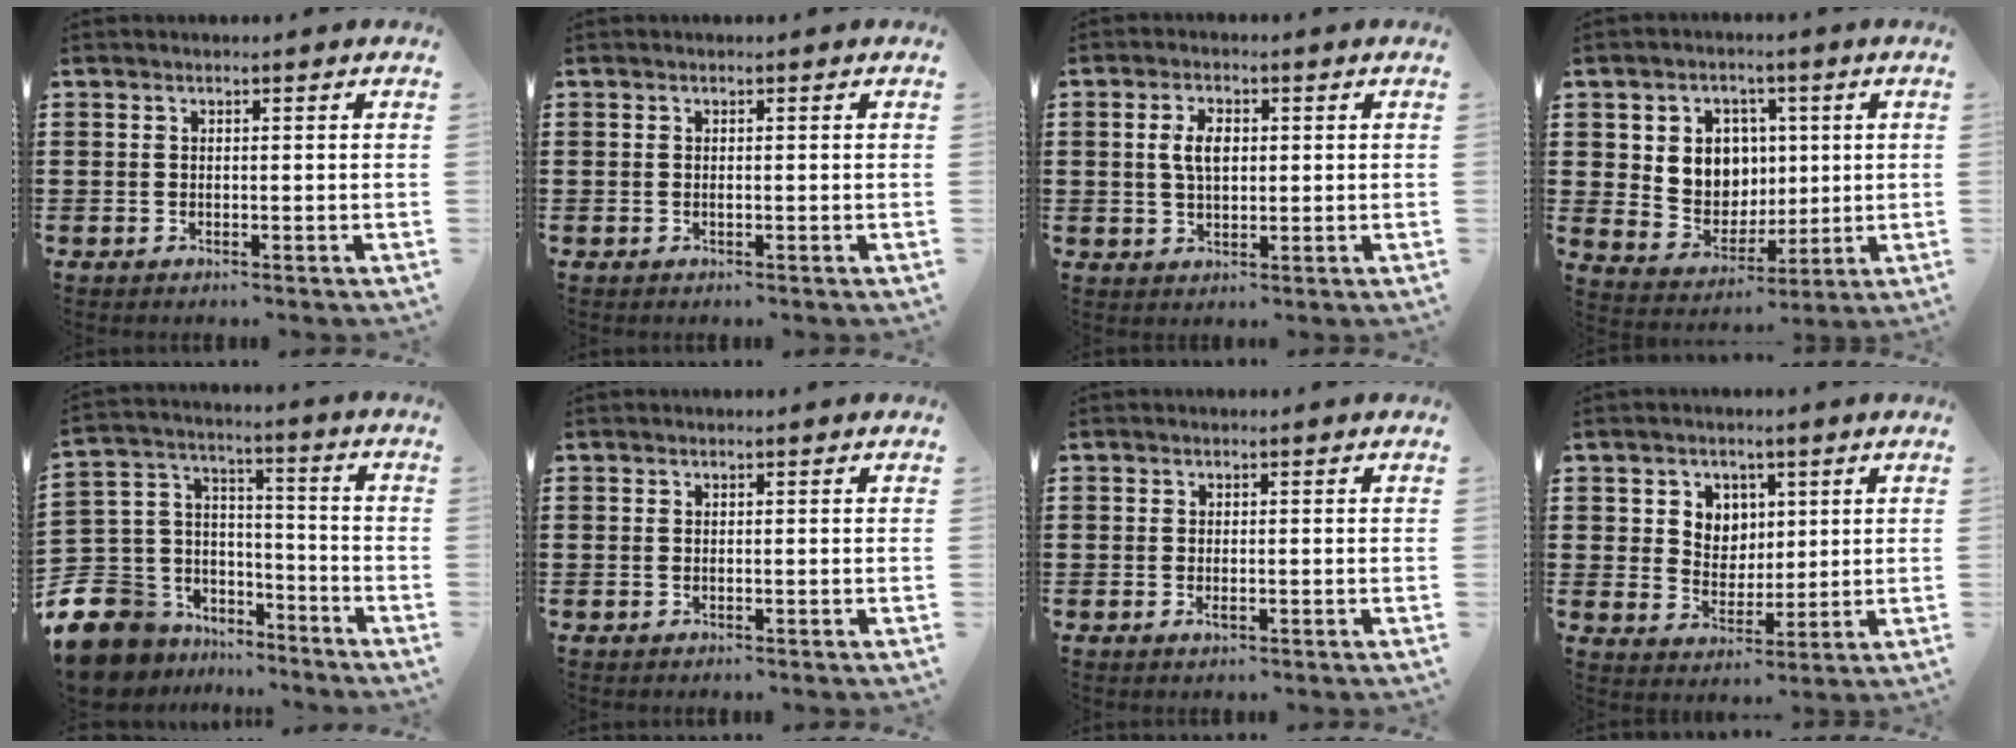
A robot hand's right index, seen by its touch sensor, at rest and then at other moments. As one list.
[{"total": 0.0}, {"total": 4.4, "force": [0.6, 2.2, 3.7], "torque": [-0.078, 0.011, 0.009]}, {"total": 7.0, "force": [1.8, 6.5, 2.2], "torque": [-0.053, 0.002, 0.031]}, {"total": 9.6, "force": [-7.8, 5.3, 1.6], "torque": [-0.087, 0.011, -0.157]}, {"total": 0.0}, {"total": 1.2, "force": [-0.3, 0.4, 1.0], "torque": [-0.020, -0.004, -0.005]}, {"total": 4.4, "force": [1.9, 4.0, 0.5], "torque": [-0.024, 0.006, 0.032]}]